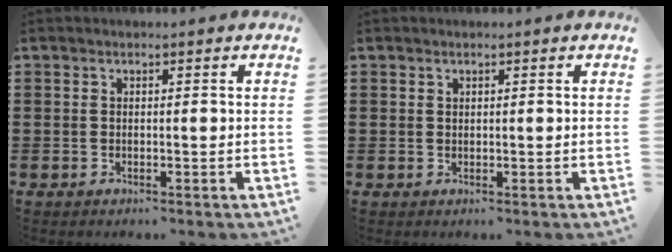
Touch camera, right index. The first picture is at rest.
{"total": 0.5, "force": [0.3, 0.4, 0.1], "torque": [-0.003, 0.001, 0.007]}